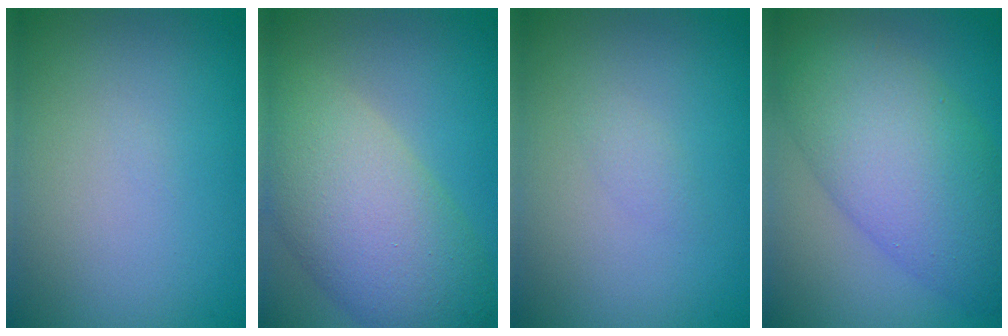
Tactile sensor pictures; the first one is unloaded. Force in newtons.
{"total": 9.7, "press": 9.7, "slide": 0.6}
{"total": 0.7, "press": 0.7, "slide": 0.0}
{"total": 7.2, "press": 7.2, "slide": 0.3}